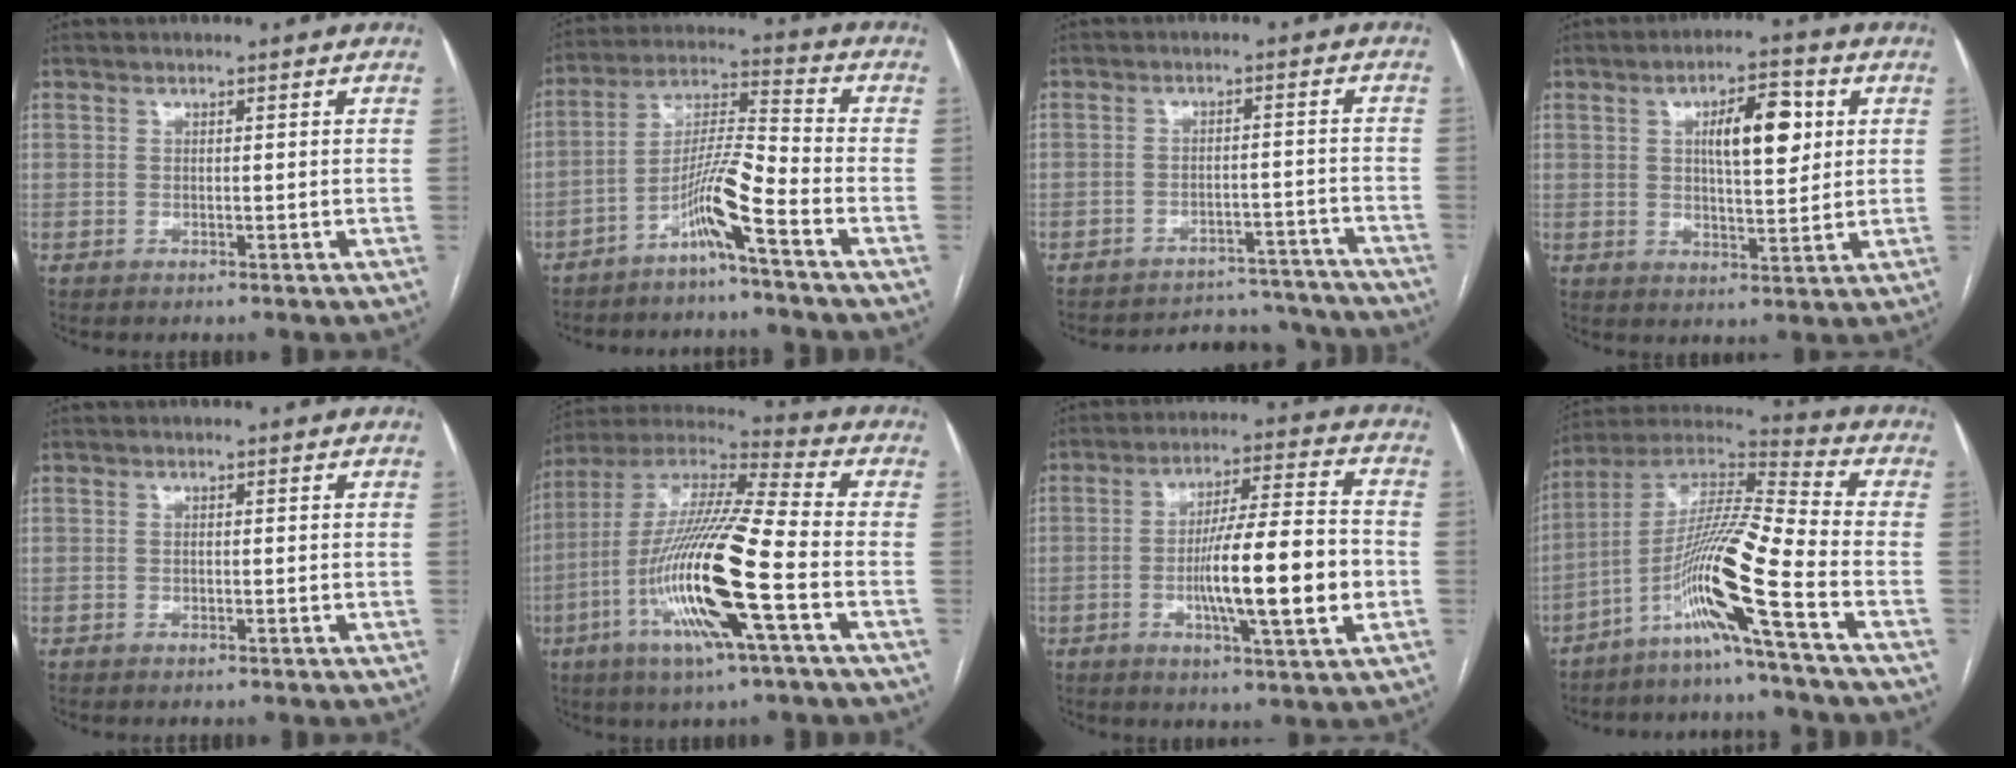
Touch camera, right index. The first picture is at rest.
{"total": 8.5, "force": [-5.1, -0.7, 6.7], "torque": [-0.134, 0.005, -0.099]}
{"total": 15.6, "force": [-15.1, 3.5, 1.7], "torque": [-0.023, 0.024, -0.181]}
{"total": 8.8, "force": [2.5, 2.7, 8.0], "torque": [-0.127, 0.014, 0.043]}
{"total": 0.0}
{"total": 19.9, "force": [-6.2, 1.0, 18.9], "torque": [-0.395, -0.018, -0.122]}
{"total": 14.7, "force": [-2.8, 1.2, 14.4], "torque": [-0.237, 0.002, -0.045]}
{"total": 14.3, "force": [-7.1, -2.2, 12.3], "torque": [-0.248, -0.001, -0.141]}